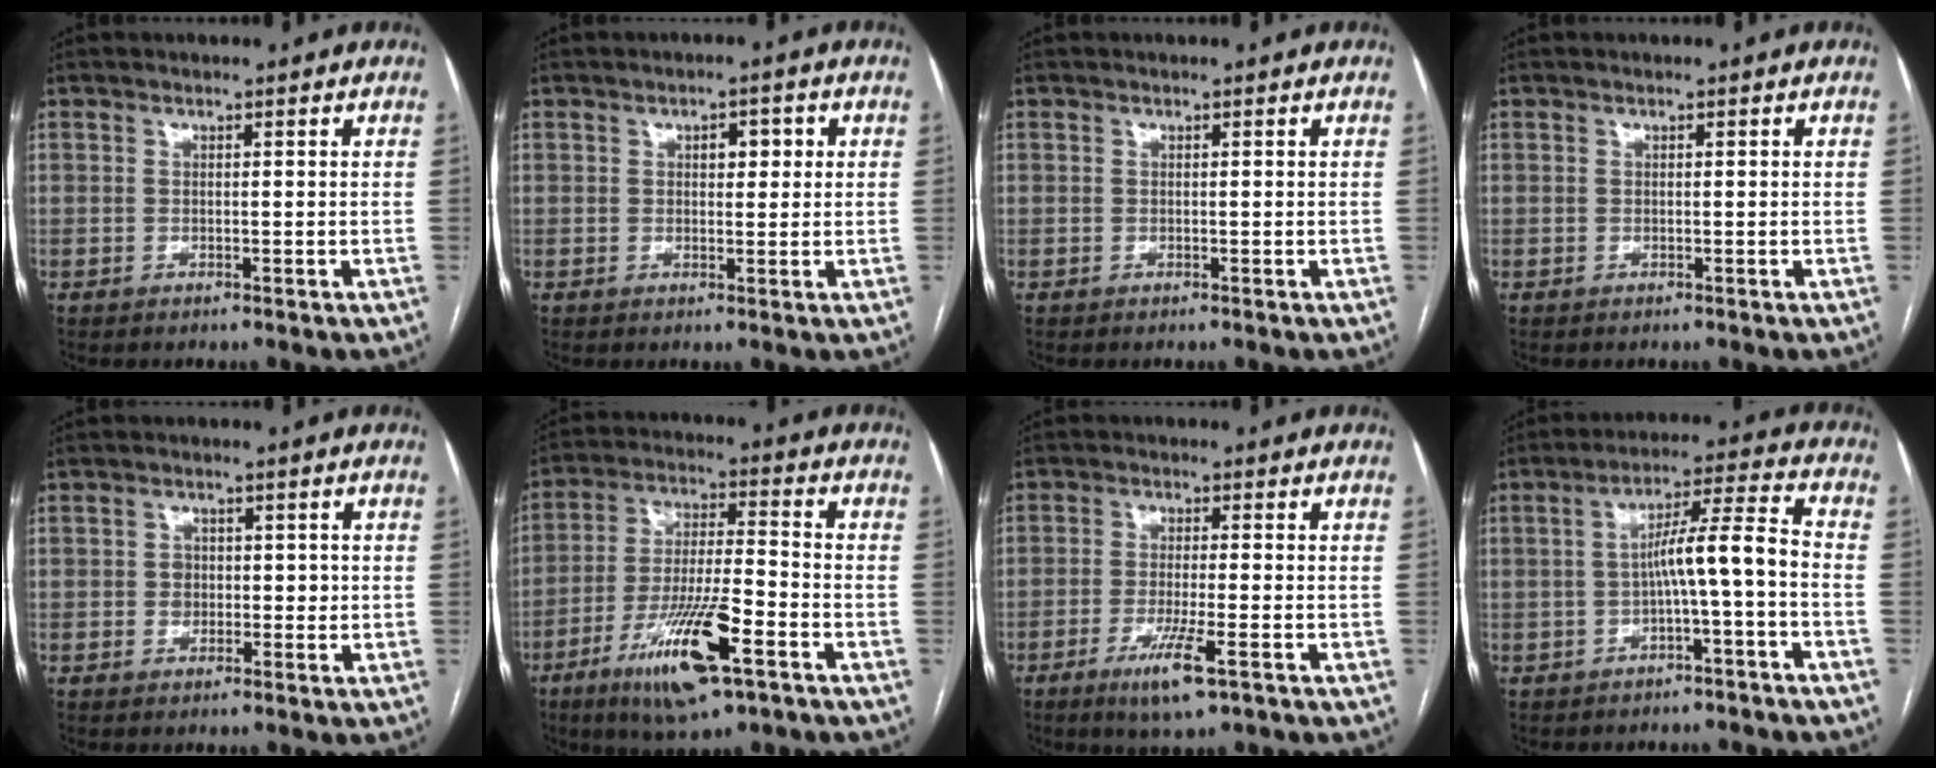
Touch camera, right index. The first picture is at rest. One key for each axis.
{"total": 3.0, "fx": 0.9, "fy": 1.3, "fz": 2.5, "tx": -0.036, "ty": 0.010, "tz": 0.013}
{"total": 0.0}
{"total": 0.0}
{"total": 2.8, "fx": 0.1, "fy": 2.3, "fz": 1.5, "tx": -0.015, "ty": 0.008, "tz": 0.002}
{"total": 15.2, "fx": -7.5, "fy": 2.6, "fz": 12.9, "tx": -0.243, "ty": -0.019, "tz": -0.128}
{"total": 6.3, "fx": -3.2, "fy": 0.2, "fz": 5.4, "tx": -0.103, "ty": -0.016, "tz": -0.054}
{"total": 7.7, "fx": -1.8, "fy": -0.3, "fz": 7.5, "tx": -0.120, "ty": 0.028, "tz": -0.026}